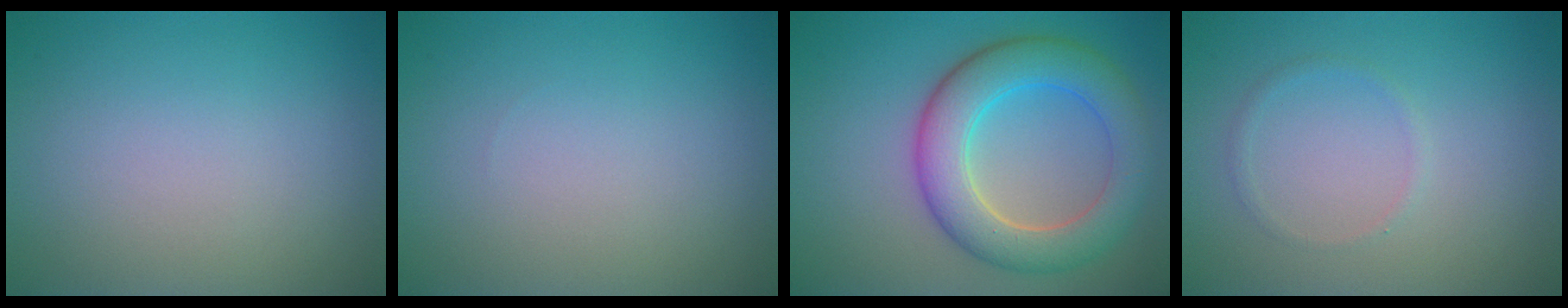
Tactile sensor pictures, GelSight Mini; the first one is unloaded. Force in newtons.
{"total": 0.0}
{"total": 7.1, "press": 7.1, "slide": 0.3}
{"total": 0.7, "press": 0.7, "slide": 0.1}